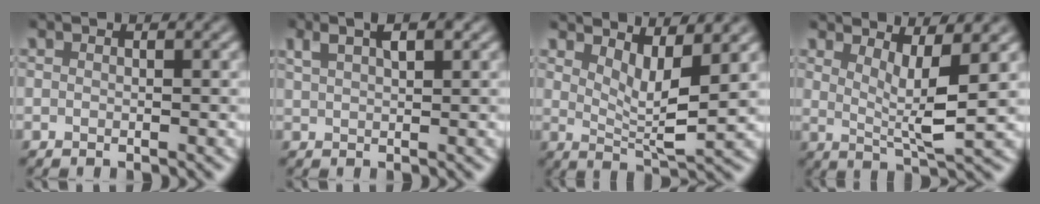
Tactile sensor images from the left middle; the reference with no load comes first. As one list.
[{"total": 2.8, "force": [1.6, 1.0, 2.1], "torque": [-0.040, 0.007, 0.030]}, {"total": 4.3, "force": [2.2, 1.1, 3.5], "torque": [-0.062, -0.016, 0.043]}, {"total": 4.4, "force": [1.8, 0.9, 3.9], "torque": [-0.064, -0.012, 0.034]}]